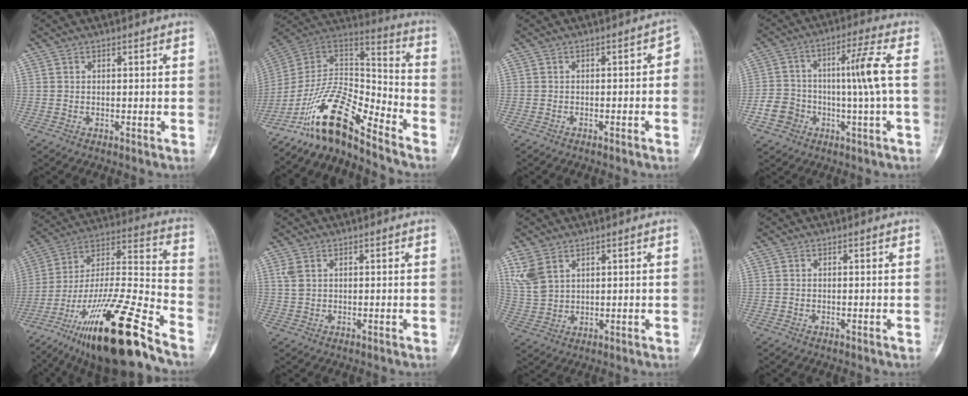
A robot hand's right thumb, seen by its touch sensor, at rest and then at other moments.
{"total": 16.4, "force": [-12.6, 4.6, 9.5], "torque": [-0.161, 0.106, -0.233]}
{"total": 3.1, "force": [-1.4, 1.5, 2.3], "torque": [-0.020, 0.038, -0.021]}
{"total": 10.3, "force": [-1.5, 3.4, 9.6], "torque": [-0.187, 0.044, -0.019]}
{"total": 27.1, "force": [-17.6, 5.1, 20.0], "torque": [-0.348, 0.060, -0.303]}
{"total": 2.8, "force": [1.3, 1.7, 1.8], "torque": [-0.041, 0.003, 0.035]}
{"total": 6.6, "force": [3.6, 4.1, 3.7], "torque": [-0.079, -0.007, 0.089]}
{"total": 0.0}